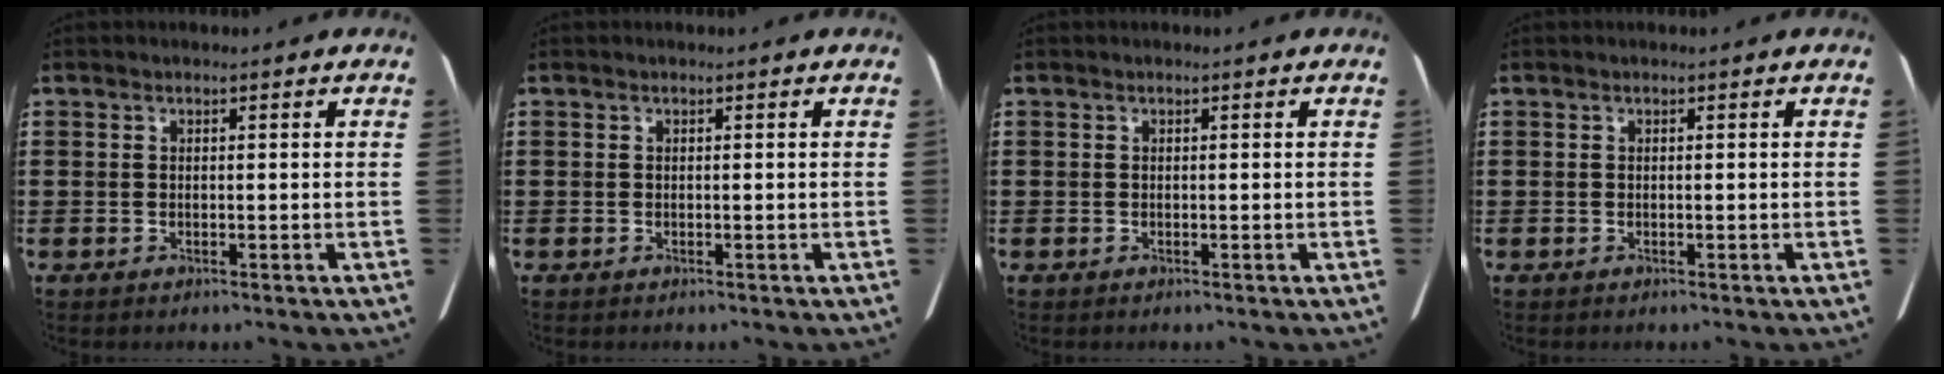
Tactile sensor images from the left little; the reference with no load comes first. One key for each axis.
{"total": 0.0}
{"total": 0.0}
{"total": 0.0}